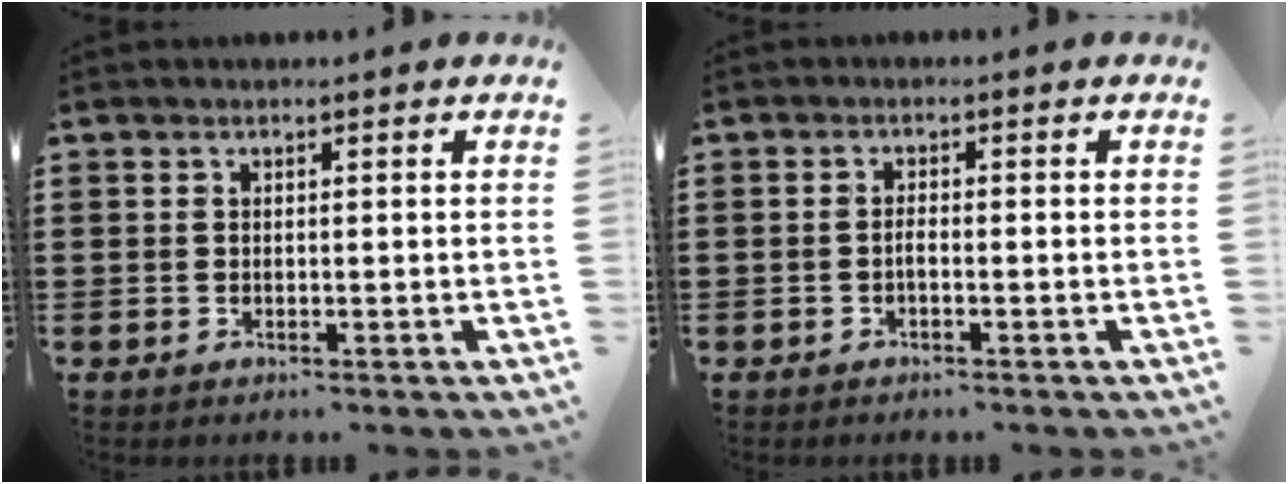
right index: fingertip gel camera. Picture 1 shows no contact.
{"total": 1.1, "force": [-0.6, 0.2, 0.9], "torque": [-0.021, -0.003, -0.010]}